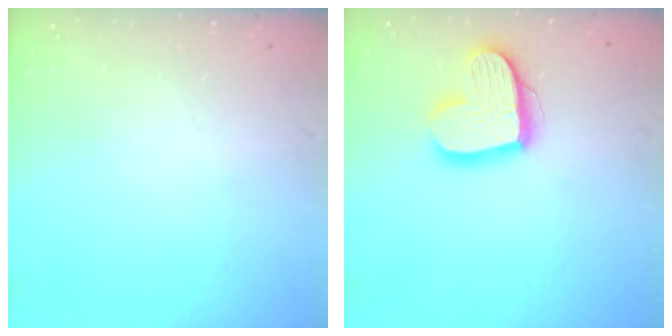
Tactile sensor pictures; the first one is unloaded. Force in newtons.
{"total": 16.2, "press": 16.2, "slide": 1.4}